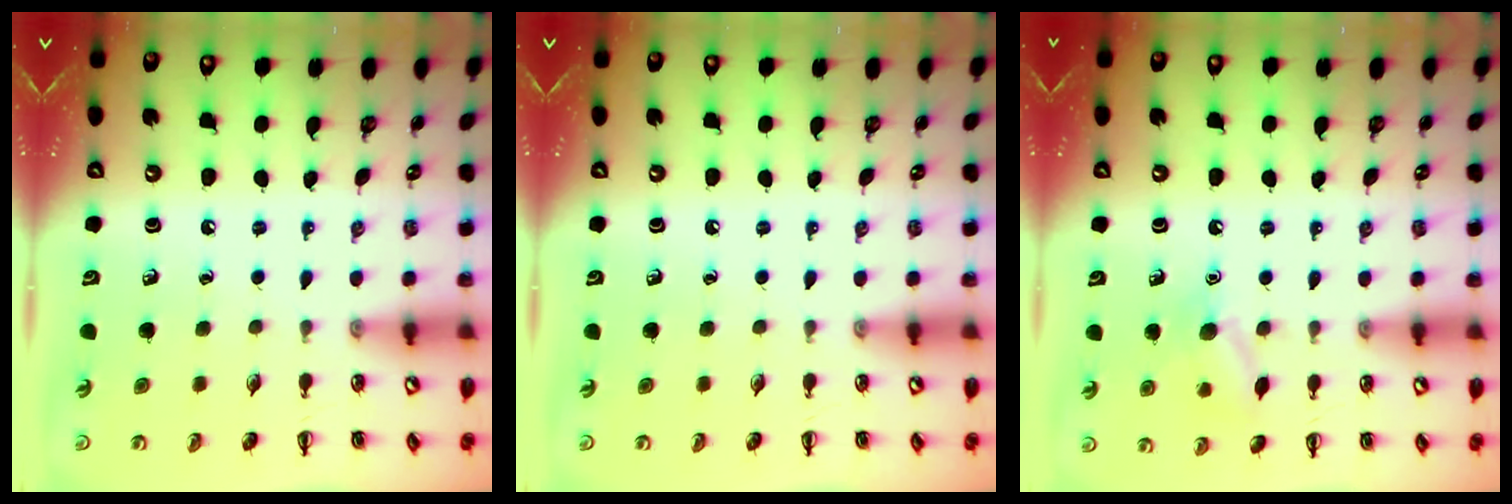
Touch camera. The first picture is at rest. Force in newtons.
{"total": 0.0}
{"total": 9.0, "press": 9.0, "slide": 0.9}